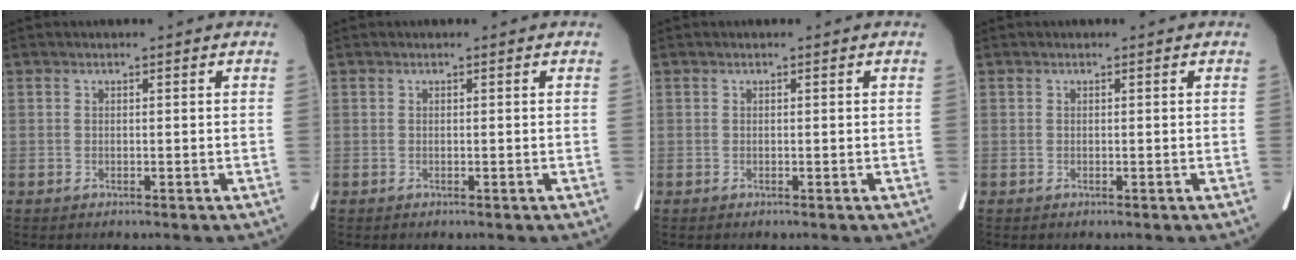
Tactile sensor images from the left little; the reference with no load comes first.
{"total": 0.0}
{"total": 0.0}
{"total": 0.0}